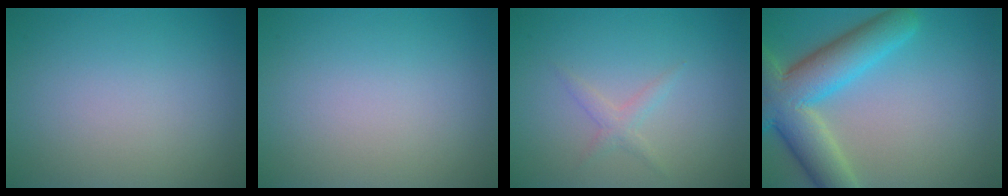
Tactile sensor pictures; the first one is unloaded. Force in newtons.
{"total": 0.0}
{"total": 1.3, "press": 1.3, "slide": 0.1}
{"total": 8.9, "press": 8.9, "slide": 0.5}